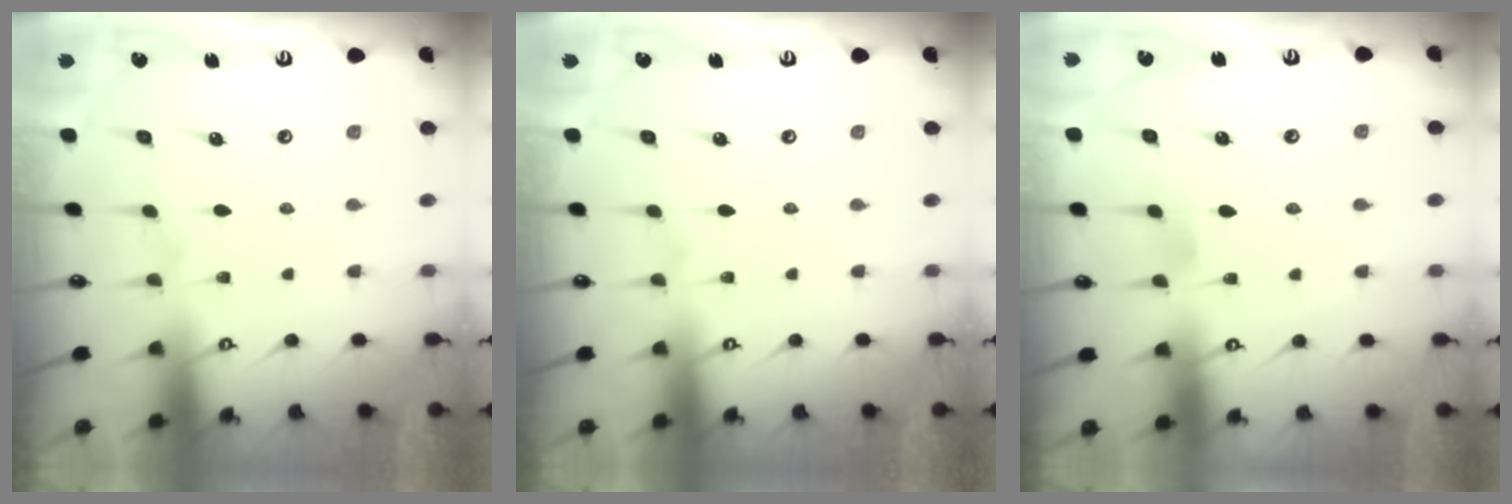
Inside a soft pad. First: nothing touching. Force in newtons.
{"total": 0.0}
{"total": 3.2, "press": 3.1, "slide": 0.5}